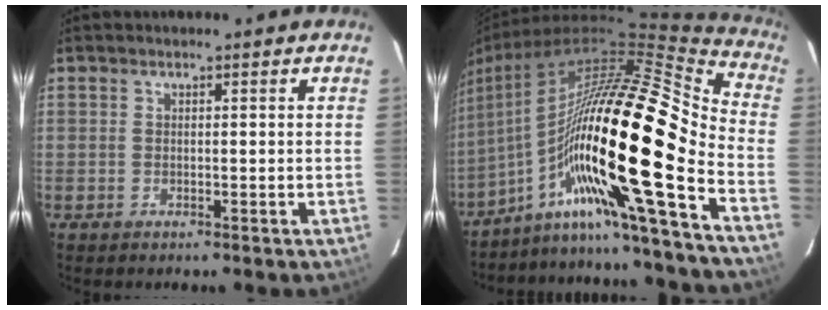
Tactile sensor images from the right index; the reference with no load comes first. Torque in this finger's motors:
{"motor_torque": [1.58, -0.55, 1.05, 0.21]}